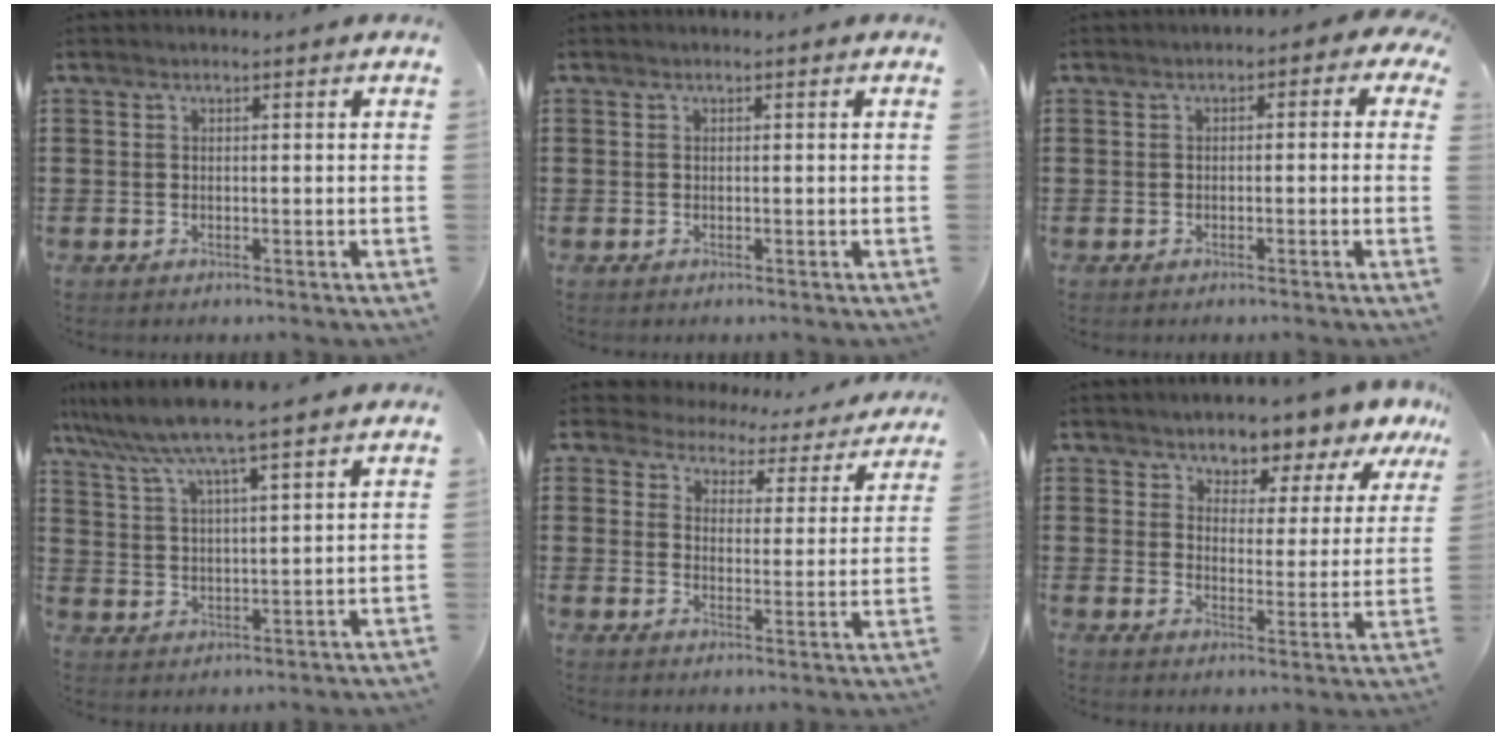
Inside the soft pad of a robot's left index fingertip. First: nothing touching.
{"total": 0.0}
{"total": 1.3, "force": [-1.0, 0.6, 0.6], "torque": [-0.016, 0.006, -0.023]}
{"total": 7.0, "force": [5.9, -0.1, 3.7], "torque": [-0.095, -0.028, 0.100]}
{"total": 4.0, "force": [3.8, 1.2, -0.1], "torque": [-0.027, -0.027, 0.061]}
{"total": 4.5, "force": [4.4, 1.1, -0.1], "torque": [-0.020, -0.036, 0.072]}